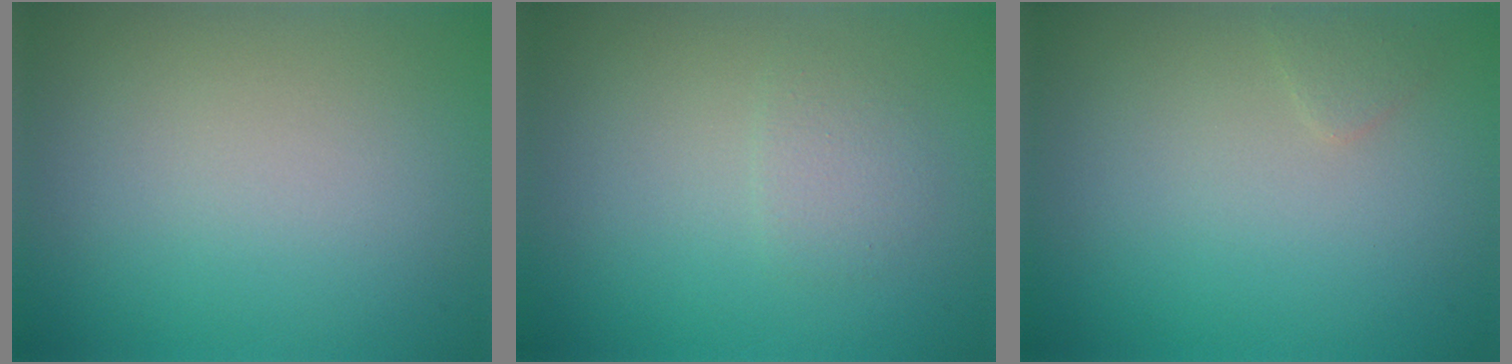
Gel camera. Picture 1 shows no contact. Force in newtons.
{"total": 1.4, "press": 1.4, "slide": 0.0}
{"total": 0.8, "press": 0.7, "slide": 0.1}